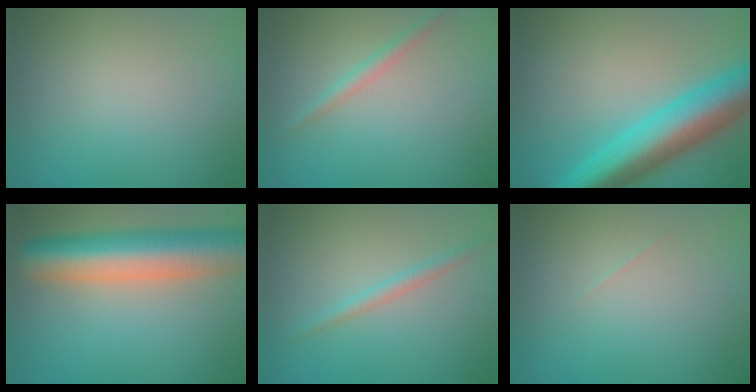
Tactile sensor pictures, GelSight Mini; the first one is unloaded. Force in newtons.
{"total": 1.4, "press": 1.4, "slide": 0.1}
{"total": 9.1, "press": 9.1, "slide": 0.5}
{"total": 9.3, "press": 9.3, "slide": 0.7}
{"total": 1.4, "press": 1.4, "slide": 0.1}
{"total": 0.0}